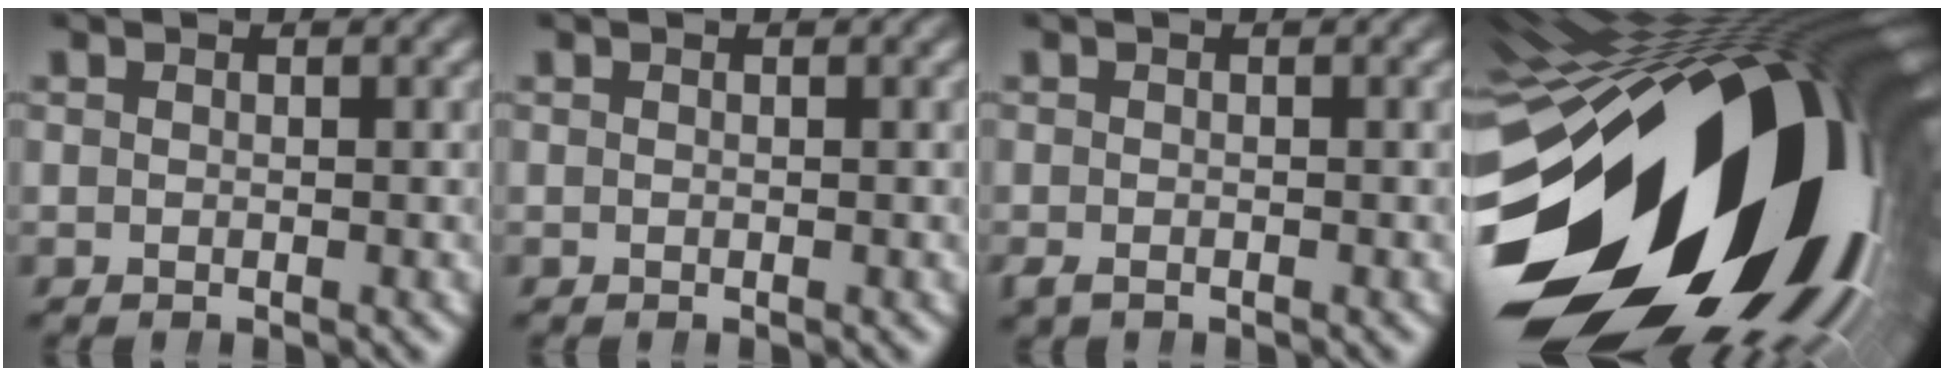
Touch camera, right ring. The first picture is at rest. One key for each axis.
{"total": 0.0}
{"total": 1.1, "fx": -0.9, "fy": 0.6, "fz": 0.4, "tx": -0.010, "ty": -0.006, "tz": -0.014}
{"total": 45.2, "fx": -3.2, "fy": 26.7, "fz": 36.3, "tx": -0.459, "ty": -0.016, "tz": -0.042}